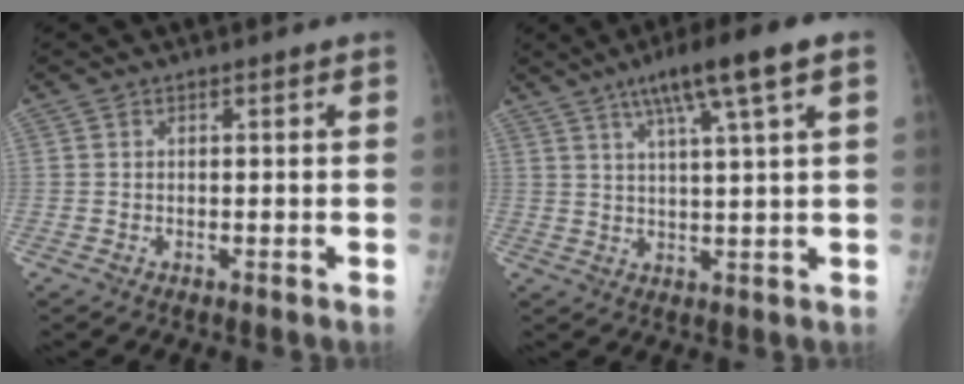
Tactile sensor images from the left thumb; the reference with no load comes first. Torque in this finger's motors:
{"motor_torque": [0.45, -0.24, 0.74, -0.58, 0.10]}